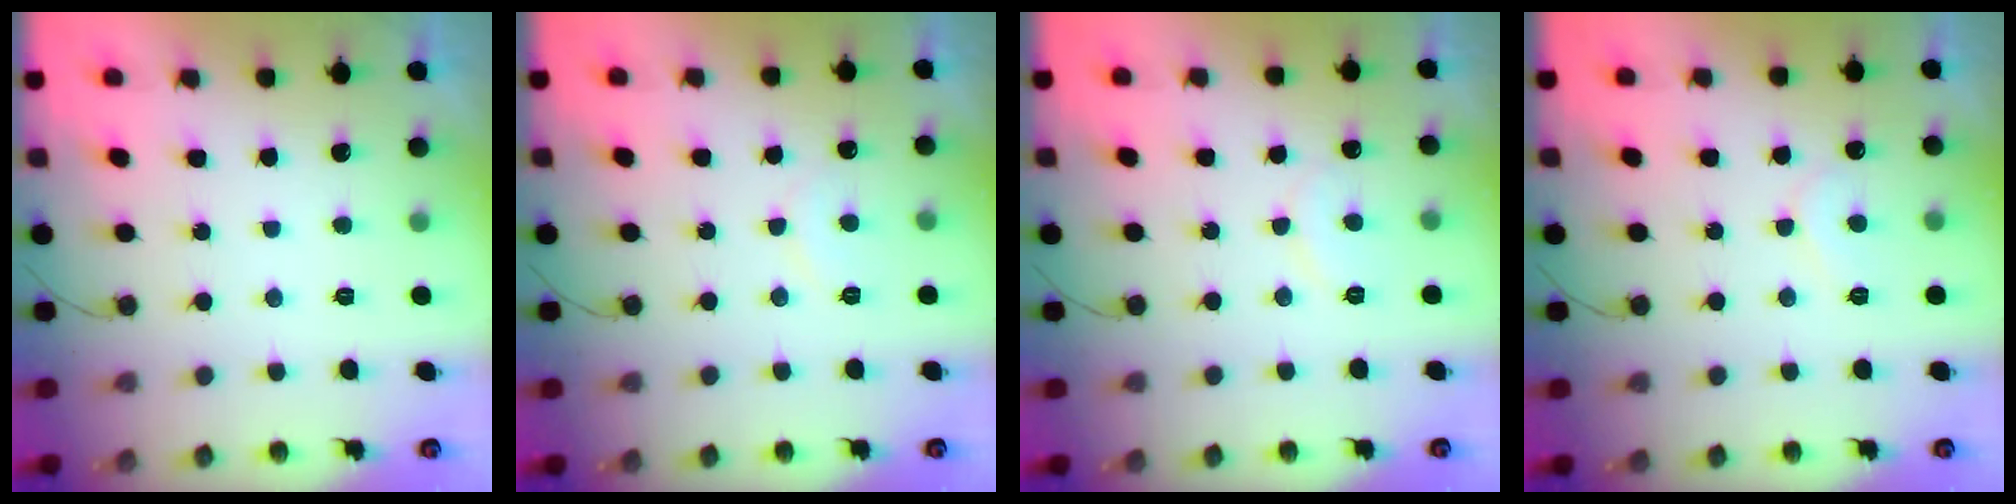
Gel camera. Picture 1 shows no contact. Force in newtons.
{"total": 6.2, "press": 6.2, "slide": 0.5}
{"total": 6.8, "press": 6.8, "slide": 0.6}
{"total": 5.7, "press": 5.7, "slide": 0.5}